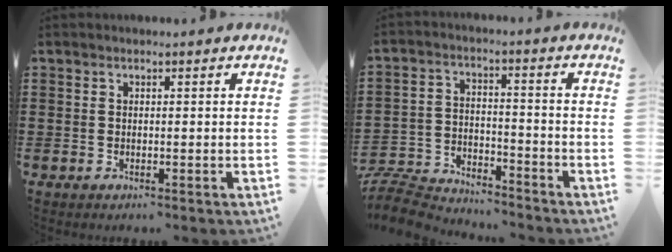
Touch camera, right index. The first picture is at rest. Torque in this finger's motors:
{"motor_torque": [0.12, 0.99, -1.05, -0.21]}